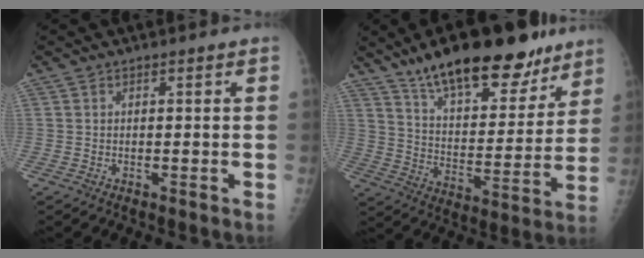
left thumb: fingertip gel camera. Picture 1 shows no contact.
{"total": 23.5, "force": [16.9, 9.1, 13.6], "torque": [-0.169, -0.071, 0.267]}